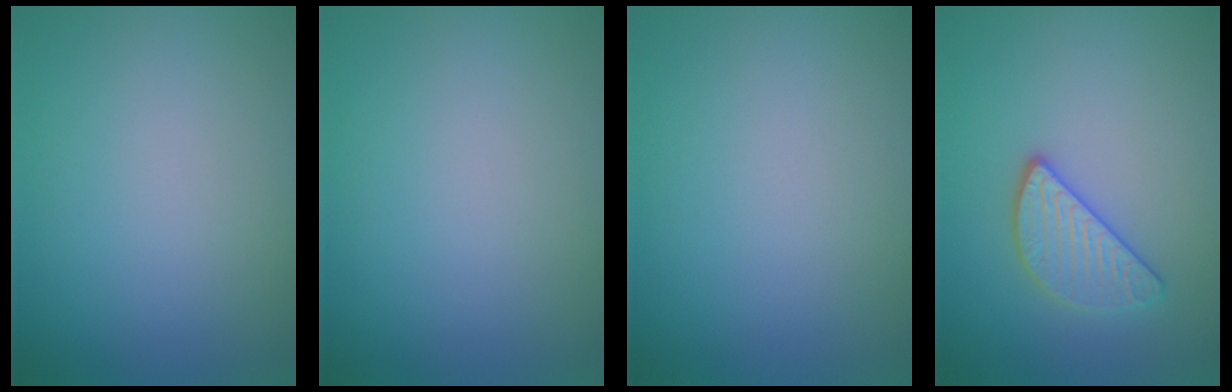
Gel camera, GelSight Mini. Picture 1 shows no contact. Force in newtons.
{"total": 0.0}
{"total": 0.0}
{"total": 2.8, "press": 2.7, "slide": 0.4}